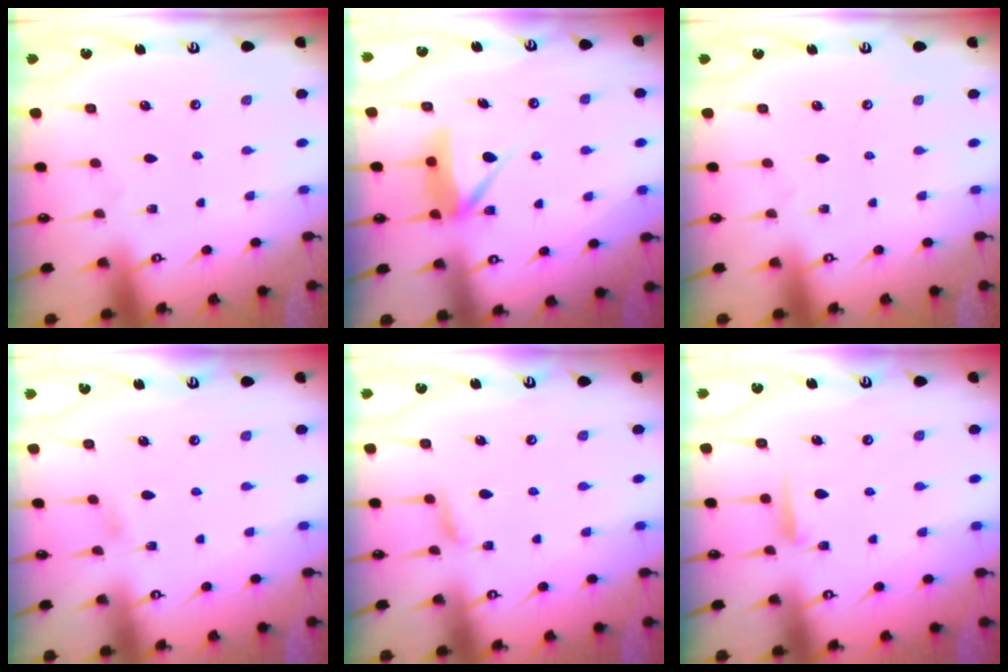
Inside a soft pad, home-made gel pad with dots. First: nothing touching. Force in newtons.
{"total": 8.0, "press": 8.0, "slide": 0.5}
{"total": 0.0}
{"total": 3.8, "press": 3.7, "slide": 0.6}
{"total": 6.6, "press": 6.6, "slide": 0.8}
{"total": 6.5, "press": 6.5, "slide": 0.7}